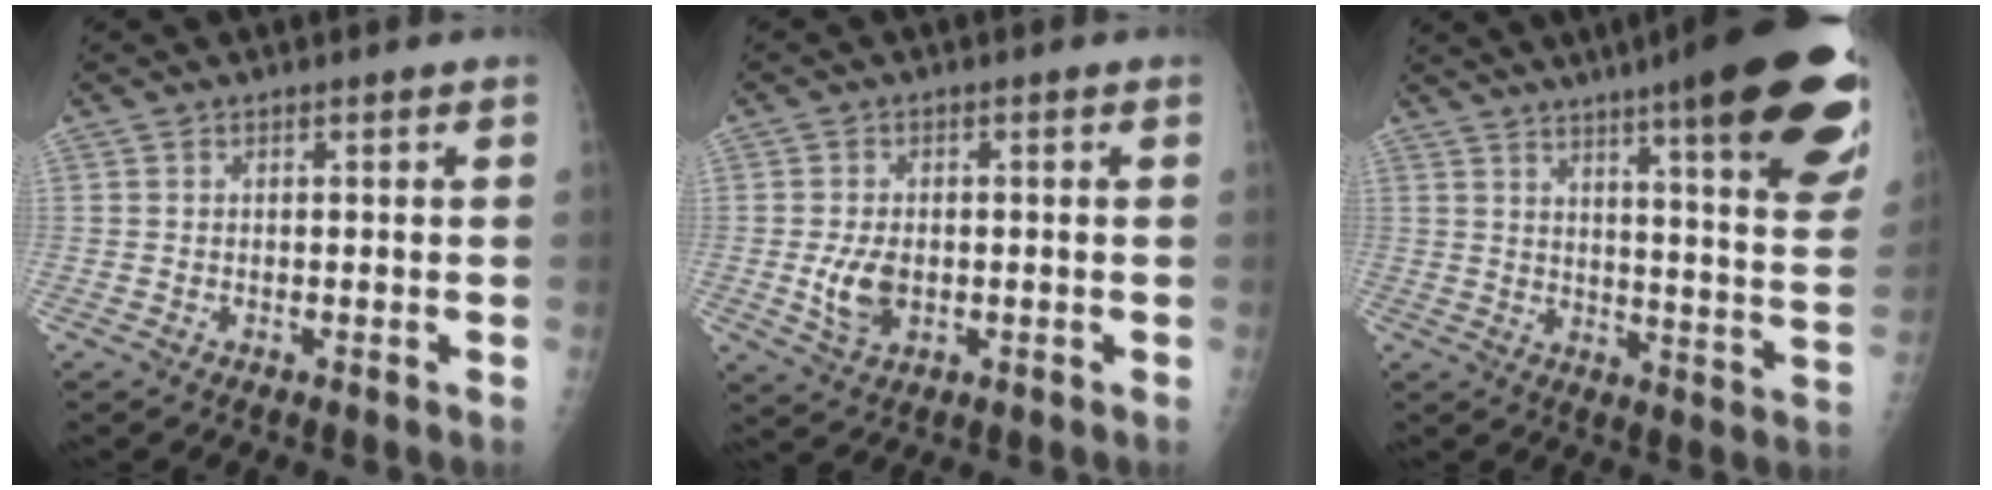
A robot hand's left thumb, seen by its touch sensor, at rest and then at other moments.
{"total": 6.0, "force": [-0.9, 3.9, 4.5], "torque": [-0.079, 0.000, -0.009]}
{"total": 26.9, "force": [16.3, 4.3, 20.9], "torque": [-0.236, -0.055, 0.214]}